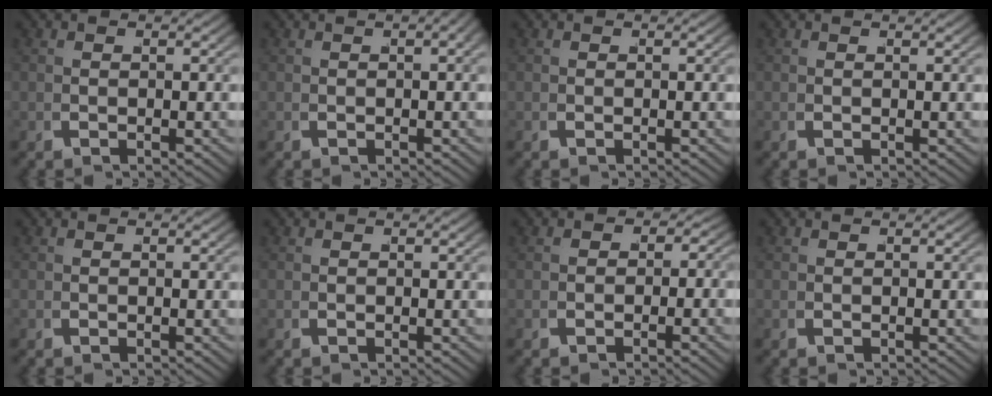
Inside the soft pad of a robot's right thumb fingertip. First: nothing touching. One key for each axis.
{"total": 1.4, "fx": 0.1, "fy": 0.5, "fz": 1.3, "tx": -0.017, "ty": 0.003, "tz": 0.002}
{"total": 0.0}
{"total": 0.0}
{"total": 0.0}
{"total": 0.0}
{"total": 1.6, "fx": -0.6, "fy": 1.4, "fz": 0.4, "tx": 0.008, "ty": -0.008, "tz": -0.010}
{"total": 0.0}